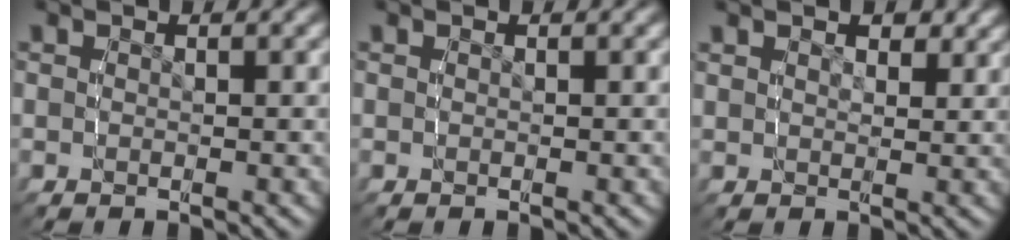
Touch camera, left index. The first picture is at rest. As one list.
[{"total": 0.0}, {"total": 1.9, "force": [1.5, 0.7, 0.8], "torque": [-0.002, -0.005, 0.032]}]